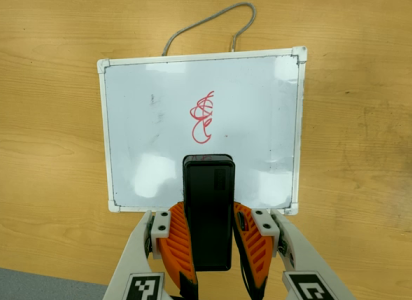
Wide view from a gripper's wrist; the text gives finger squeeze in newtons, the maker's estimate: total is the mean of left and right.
{"total": 7.6, "left": 5.9, "right": 9.4}